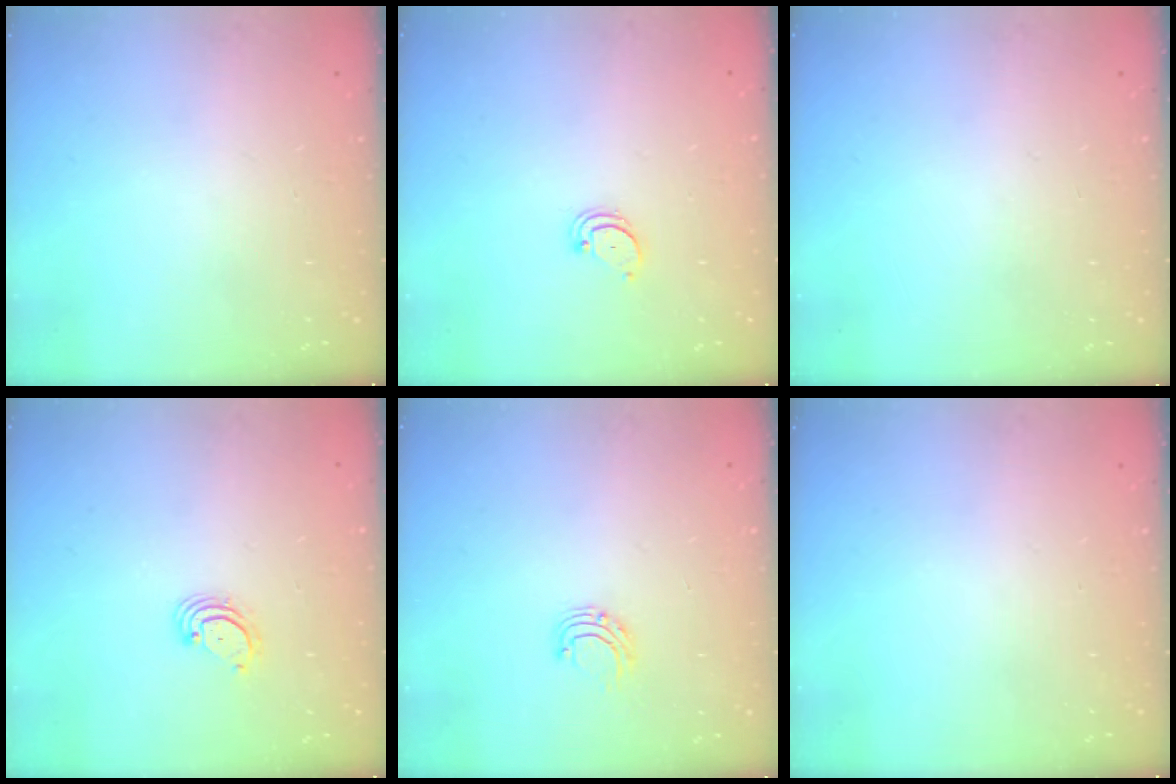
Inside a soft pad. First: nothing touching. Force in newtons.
{"total": 1.8, "press": 1.8, "slide": 0.2}
{"total": 0.0}
{"total": 3.1, "press": 3.1, "slide": 0.3}
{"total": 5.1, "press": 5.1, "slide": 0.4}
{"total": 0.0}